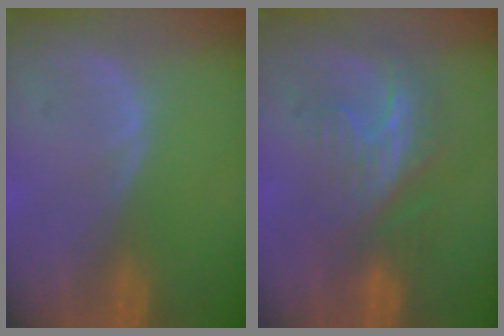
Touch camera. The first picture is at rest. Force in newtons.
{"total": 7.6, "press": 7.1, "slide": 2.7}